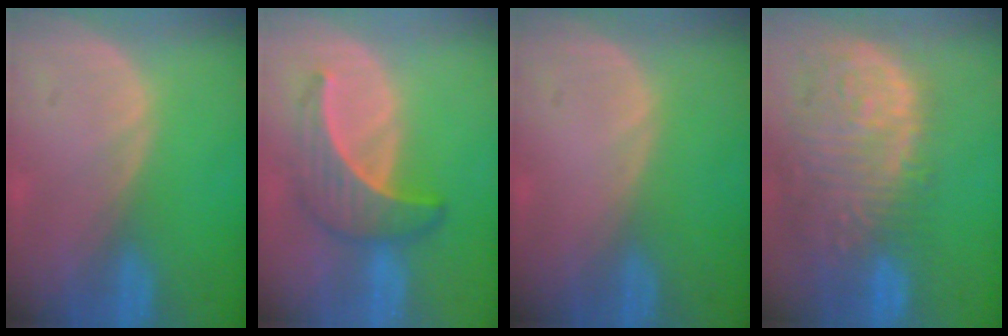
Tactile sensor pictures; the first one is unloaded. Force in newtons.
{"total": 6.6, "press": 6.1, "slide": 2.5}
{"total": 0.0}
{"total": 14.5, "press": 11.9, "slide": 8.2}